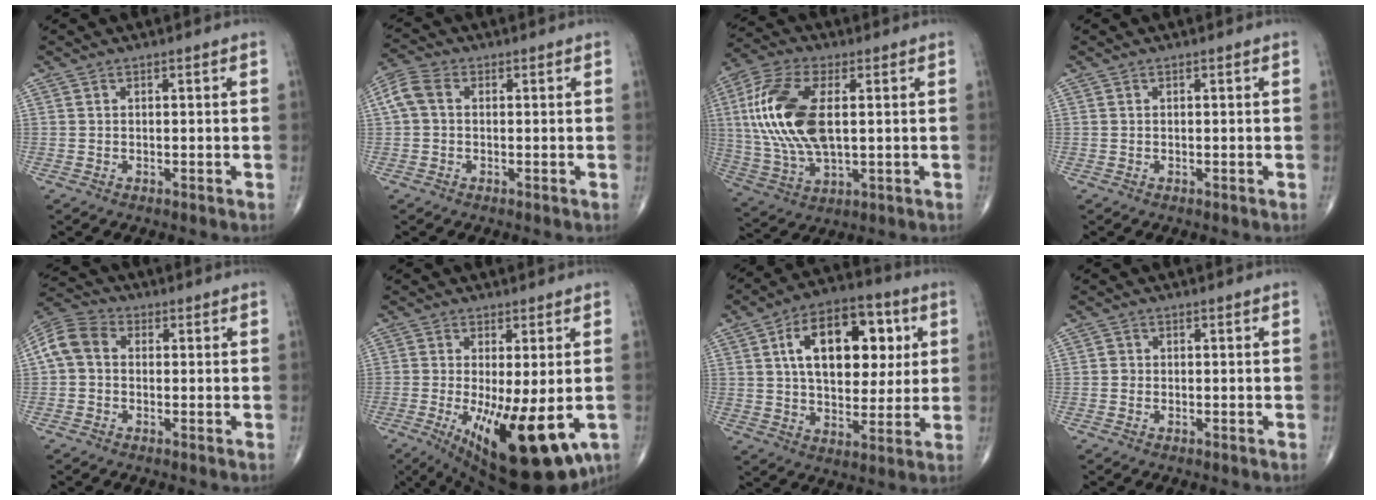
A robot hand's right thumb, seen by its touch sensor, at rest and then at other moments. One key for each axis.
{"total": 5.1, "fx": 0.6, "fy": 3.6, "fz": 3.6, "tx": -0.086, "ty": 0.018, "tz": 0.005}
{"total": 17.9, "fx": 2.4, "fy": 8.8, "fz": 15.4, "tx": -0.335, "ty": -0.001, "tz": 0.046}
{"total": 0.0}
{"total": 7.8, "fx": 0.5, "fy": 5.9, "fz": 5.1, "tx": -0.100, "ty": 0.027, "tz": -0.003}
{"total": 18.3, "fx": -5.3, "fy": 6.1, "fz": 16.4, "tx": -0.235, "ty": -0.032, "tz": -0.059}
{"total": 19.3, "fx": 5.2, "fy": 11.3, "fz": 14.8, "tx": -0.190, "ty": 0.005, "tz": 0.079}
{"total": 0.9, "fx": -0.2, "fy": 0.8, "fz": 0.2, "tx": 0.002, "ty": 0.003, "tz": -0.004}